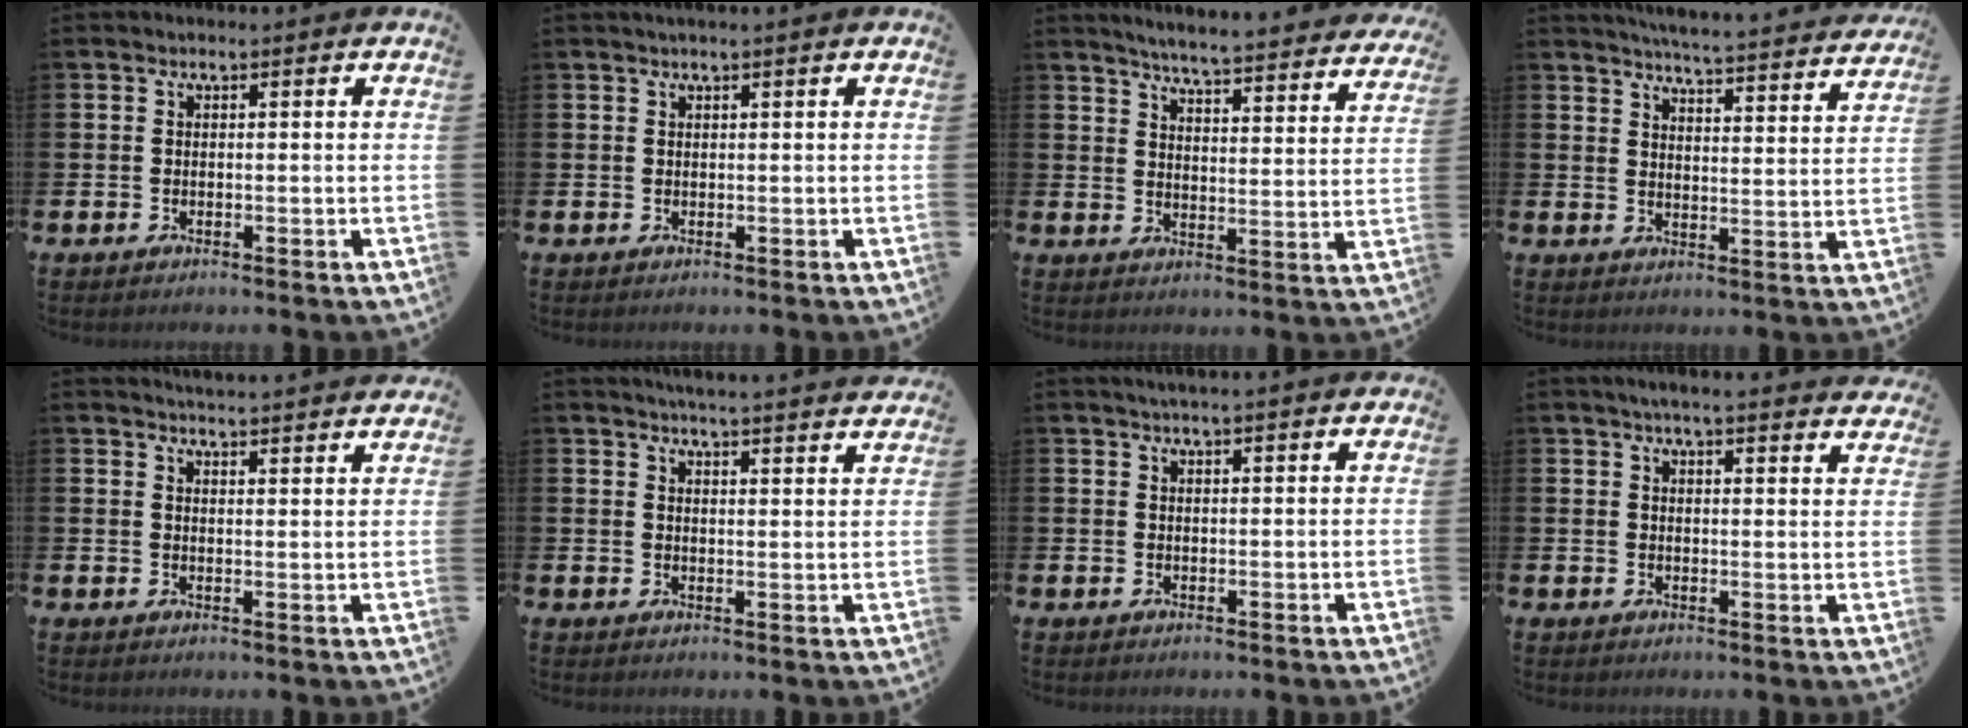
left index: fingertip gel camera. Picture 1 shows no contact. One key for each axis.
{"total": 0.8, "fx": 0.6, "fy": -0.1, "fz": 0.5, "tx": -0.013, "ty": 0.004, "tz": 0.012}
{"total": 5.5, "fx": 5.3, "fy": -0.1, "fz": 1.3, "tx": -0.043, "ty": -0.045, "tz": 0.089}
{"total": 5.4, "fx": 5.3, "fy": -0.2, "fz": 1.0, "tx": -0.033, "ty": -0.042, "tz": 0.090}
{"total": 4.0, "fx": 4.0, "fy": -0.4, "fz": -0.1, "tx": -0.003, "ty": -0.025, "tz": 0.071}
{"total": 4.5, "fx": 4.5, "fy": -0.6, "fz": 0.4, "tx": -0.016, "ty": -0.027, "tz": 0.079}
{"total": 2.3, "fx": 2.1, "fy": -0.1, "fz": 0.8, "tx": -0.009, "ty": -0.006, "tz": 0.036}
{"total": 4.3, "fx": 4.1, "fy": -0.3, "fz": 1.0, "tx": -0.028, "ty": -0.017, "tz": 0.073}